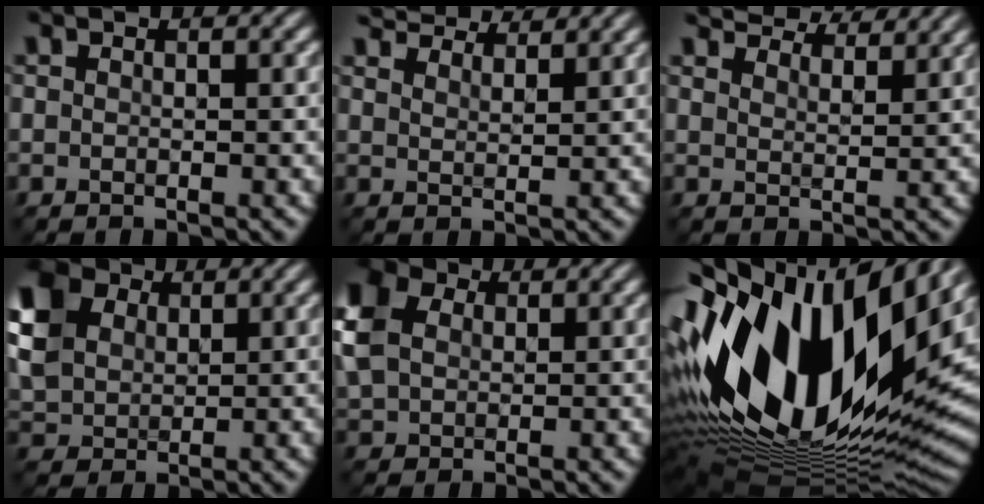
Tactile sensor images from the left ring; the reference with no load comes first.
{"total": 6.4, "force": [5.9, 1.3, 2.1], "torque": [-0.043, 0.007, 0.088]}
{"total": 7.8, "force": [7.1, 1.7, 2.8], "torque": [-0.046, 0.008, 0.090]}
{"total": 7.6, "force": [2.9, 5.6, 4.2], "torque": [-0.125, 0.023, 0.053]}
{"total": 7.4, "force": [2.2, 5.4, 4.6], "torque": [-0.136, 0.025, 0.038]}
{"total": 19.6, "force": [2.8, 9.7, 16.8], "torque": [-0.320, -0.010, 0.042]}